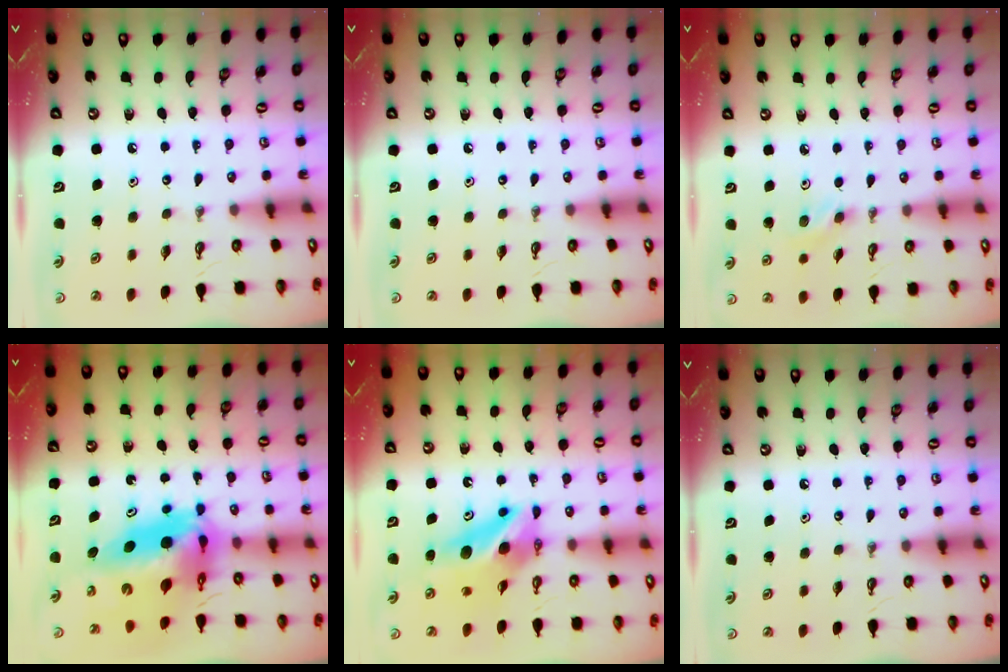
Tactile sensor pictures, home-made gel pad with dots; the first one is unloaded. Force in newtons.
{"total": 0.0}
{"total": 5.5, "press": 5.5, "slide": 0.9}
{"total": 14.3, "press": 14.0, "slide": 2.8}
{"total": 11.0, "press": 10.9, "slide": 1.3}
{"total": 0.0}